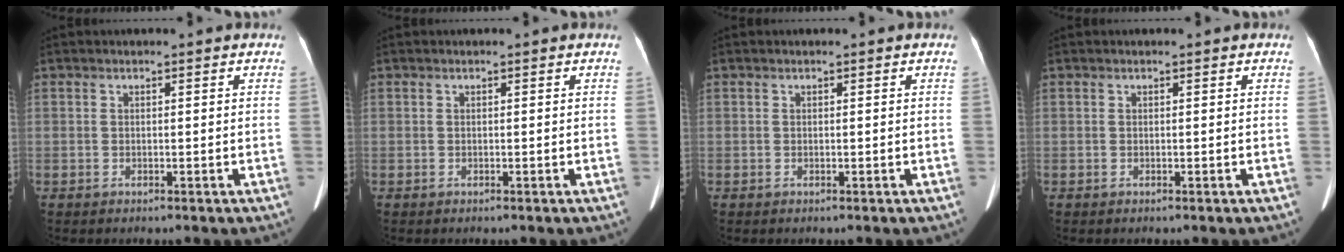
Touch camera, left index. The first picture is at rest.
{"total": 0.0}
{"total": 0.0}
{"total": 0.0}